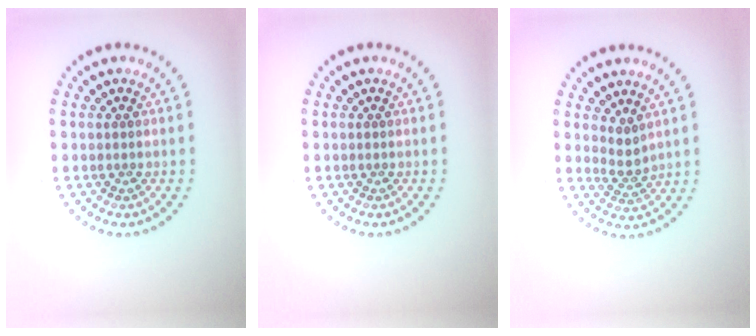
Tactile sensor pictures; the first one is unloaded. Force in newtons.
{"total": 0.0}
{"total": 1.8, "press": 1.2, "slide": 1.3}